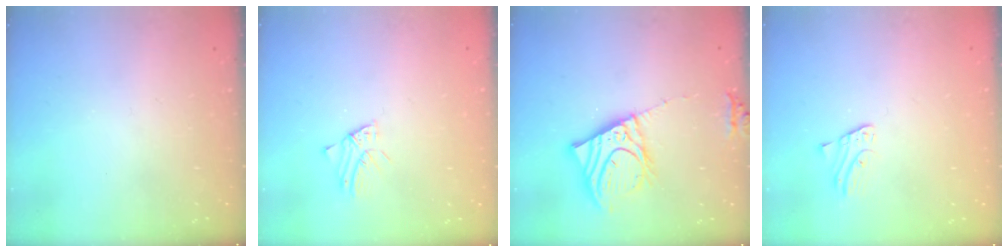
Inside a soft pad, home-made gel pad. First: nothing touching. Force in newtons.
{"total": 1.5, "press": 1.4, "slide": 0.1}
{"total": 13.5, "press": 13.3, "slide": 2.4}
{"total": 1.4, "press": 1.4, "slide": 0.1}